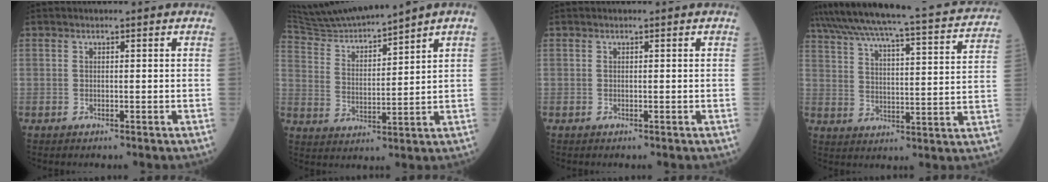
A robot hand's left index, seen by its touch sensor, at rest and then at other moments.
{"total": 10.7, "force": [10.1, -1.5, 3.4], "torque": [-0.068, 0.004, 0.199]}
{"total": 0.0}
{"total": 27.6, "force": [24.8, 2.4, 12.0], "torque": [-0.199, -0.019, 0.320]}